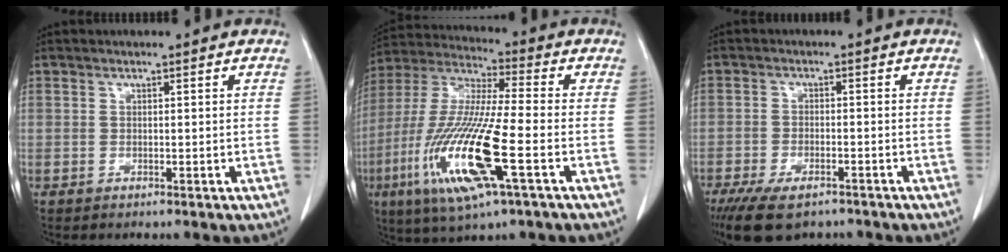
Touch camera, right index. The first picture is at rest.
{"total": 18.8, "force": [-6.0, 1.9, 17.7], "torque": [-0.380, -0.026, -0.112]}
{"total": 9.0, "force": [-6.7, 3.3, 5.0], "torque": [-0.084, -0.011, -0.105]}